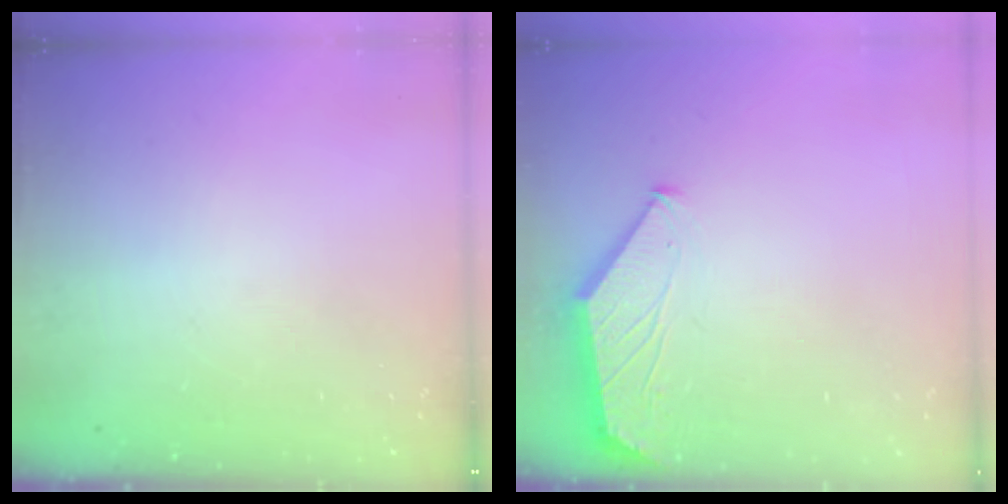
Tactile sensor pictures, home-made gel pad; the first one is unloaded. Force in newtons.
{"total": 1.5, "press": 1.5, "slide": 0.4}